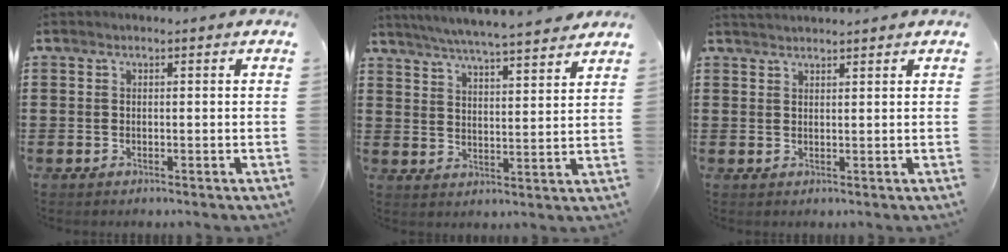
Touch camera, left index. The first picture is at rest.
{"total": 5.3, "force": [5.1, -0.4, 1.5], "torque": [-0.049, -0.030, 0.088]}
{"total": 1.5, "force": [1.5, -0.1, 0.1], "torque": [-0.005, 0.002, 0.029]}